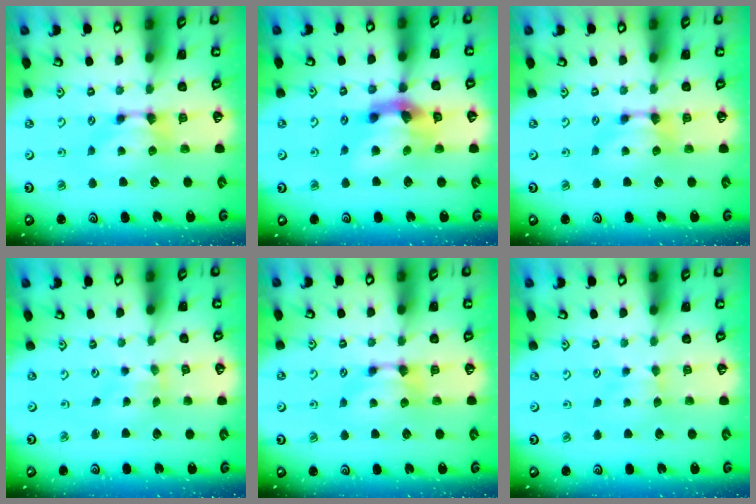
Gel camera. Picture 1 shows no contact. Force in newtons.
{"total": 7.2, "press": 6.7, "slide": 2.8}
{"total": 0.0}
{"total": 2.4, "press": 2.4, "slide": 0.7}
{"total": 0.0}
{"total": 1.7, "press": 1.6, "slide": 0.5}